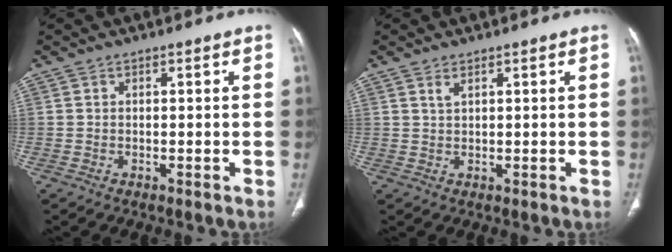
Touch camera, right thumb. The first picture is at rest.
{"total": 1.4, "force": [0.9, 0.5, 0.9], "torque": [-0.019, -0.001, 0.023]}